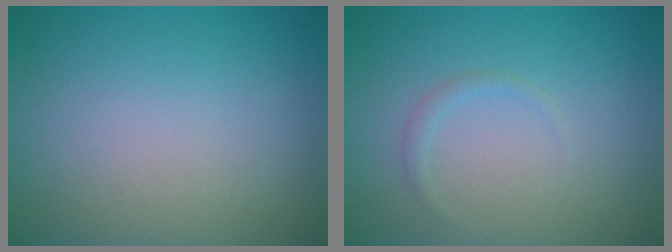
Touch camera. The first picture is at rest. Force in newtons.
{"total": 0.7, "press": 0.7, "slide": 0.1}